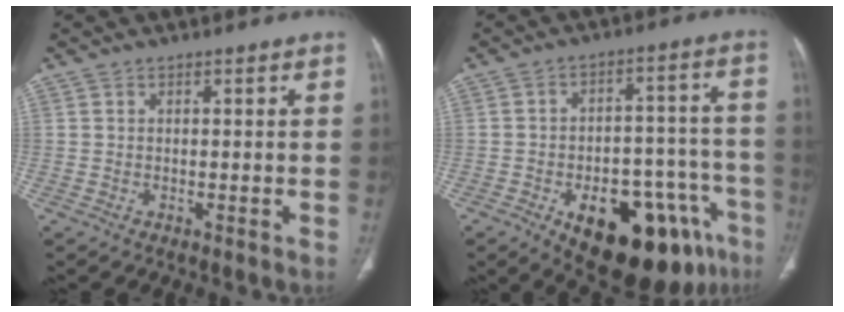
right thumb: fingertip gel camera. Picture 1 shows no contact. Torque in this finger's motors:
{"motor_torque": [2.48, 2.52, 1.13, -1.17, 0.42]}